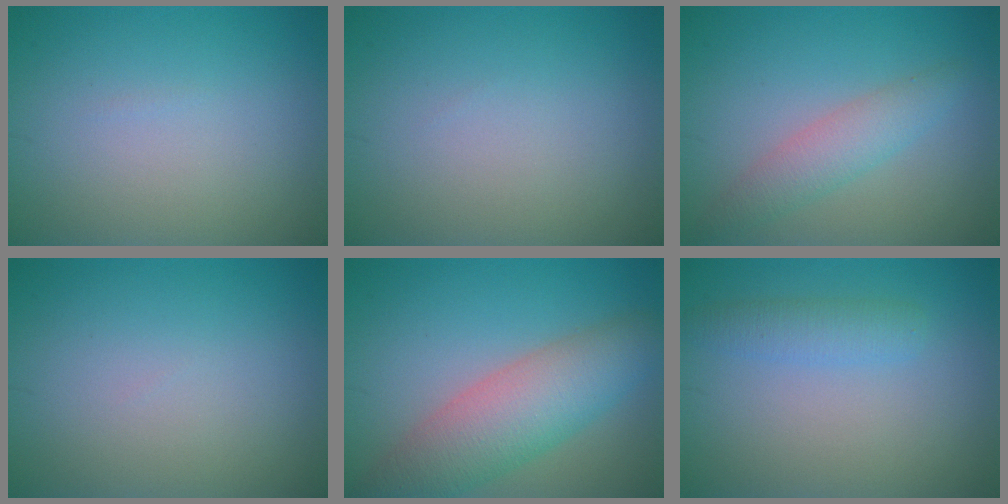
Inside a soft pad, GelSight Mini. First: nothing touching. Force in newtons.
{"total": 0.0}
{"total": 2.9, "press": 2.9, "slide": 0.1}
{"total": 0.0}
{"total": 7.0, "press": 6.9, "slide": 0.5}
{"total": 2.2, "press": 2.2, "slide": 0.1}